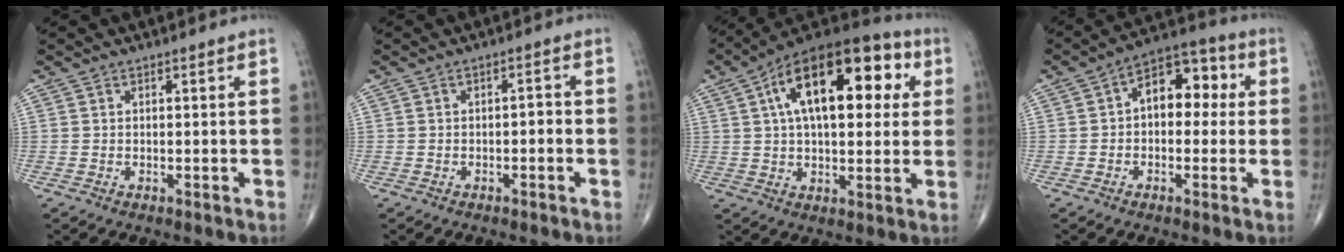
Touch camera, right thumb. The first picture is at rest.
{"total": 1.5, "force": [-0.5, 0.5, 1.3], "torque": [-0.013, 0.013, -0.010]}
{"total": 23.3, "force": [6.7, 11.5, 19.1], "torque": [-0.277, 0.024, 0.096]}
{"total": 10.8, "force": [1.2, 6.8, 8.3], "torque": [-0.085, 0.035, 0.006]}